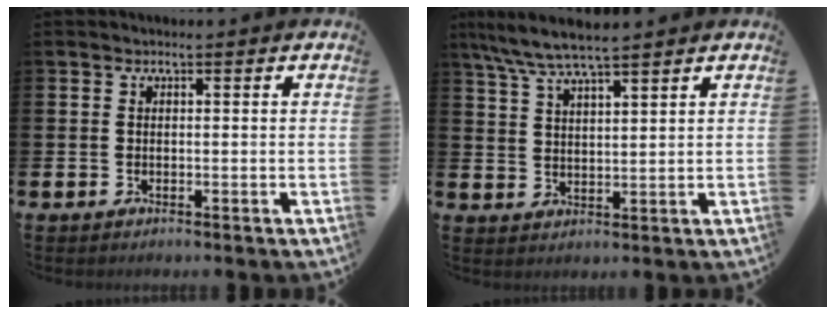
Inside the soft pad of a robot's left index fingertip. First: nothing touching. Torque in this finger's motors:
{"motor_torque": [0.17, -0.10, 0.67, 0.13]}